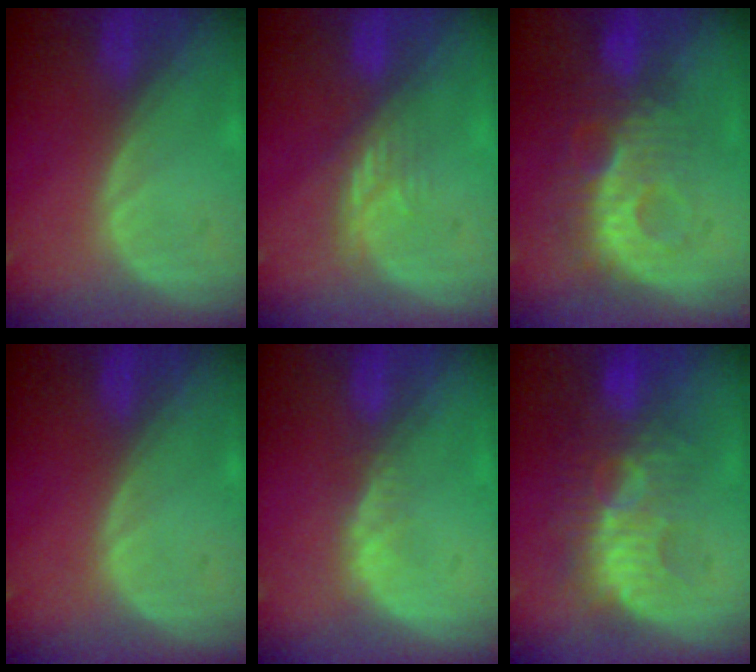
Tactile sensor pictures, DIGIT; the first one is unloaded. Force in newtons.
{"total": 3.7, "press": 3.4, "slide": 1.5}
{"total": 9.3, "press": 8.3, "slide": 4.2}
{"total": 0.0}
{"total": 2.1, "press": 1.5, "slide": 1.4}
{"total": 9.5, "press": 9.0, "slide": 3.2}